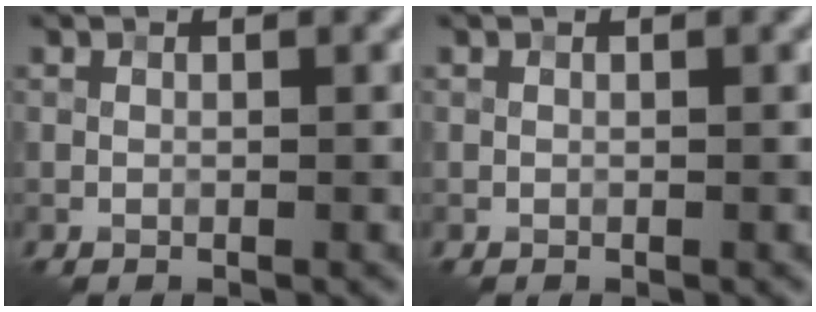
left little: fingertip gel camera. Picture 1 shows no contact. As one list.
[{"total": 0.0}]